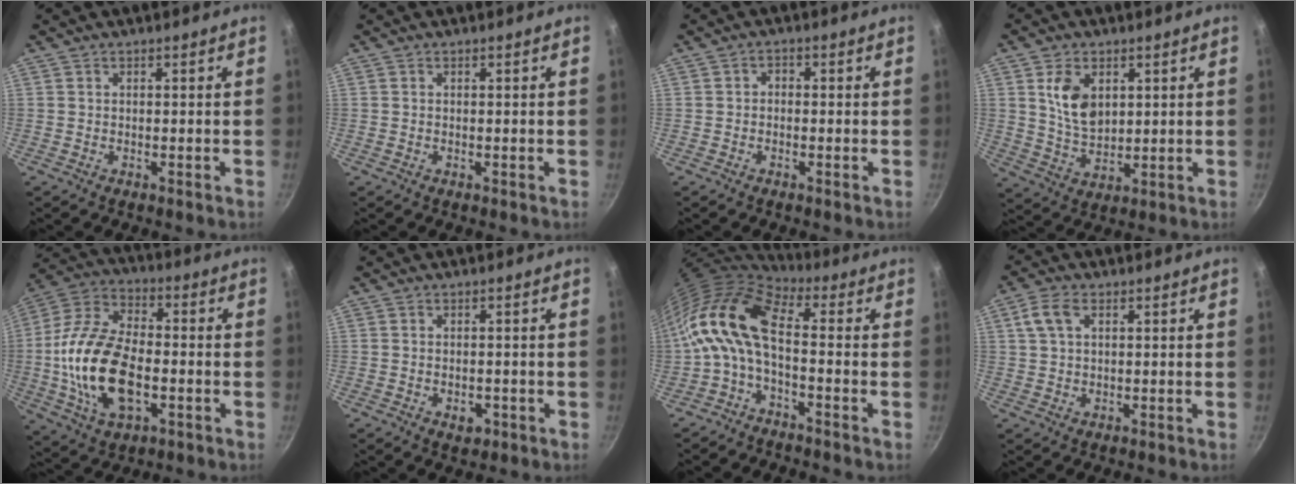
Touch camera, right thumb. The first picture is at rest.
{"total": 0.0}
{"total": 1.6, "force": [-0.5, 1.2, 0.8], "torque": [-0.013, 0.011, -0.012]}
{"total": 8.8, "force": [2.7, 5.9, 6.0], "torque": [-0.094, -0.020, 0.057]}
{"total": 20.2, "force": [-3.2, 11.5, 16.4], "torque": [-0.306, 0.027, -0.065]}
{"total": 2.8, "force": [-1.0, 1.8, 1.9], "torque": [-0.022, 0.005, -0.011]}
{"total": 11.7, "force": [-0.9, 5.5, 10.4], "torque": [-0.212, 0.026, -0.032]}
{"total": 5.3, "force": [1.8, 3.2, 3.8], "torque": [-0.070, 0.005, 0.032]}